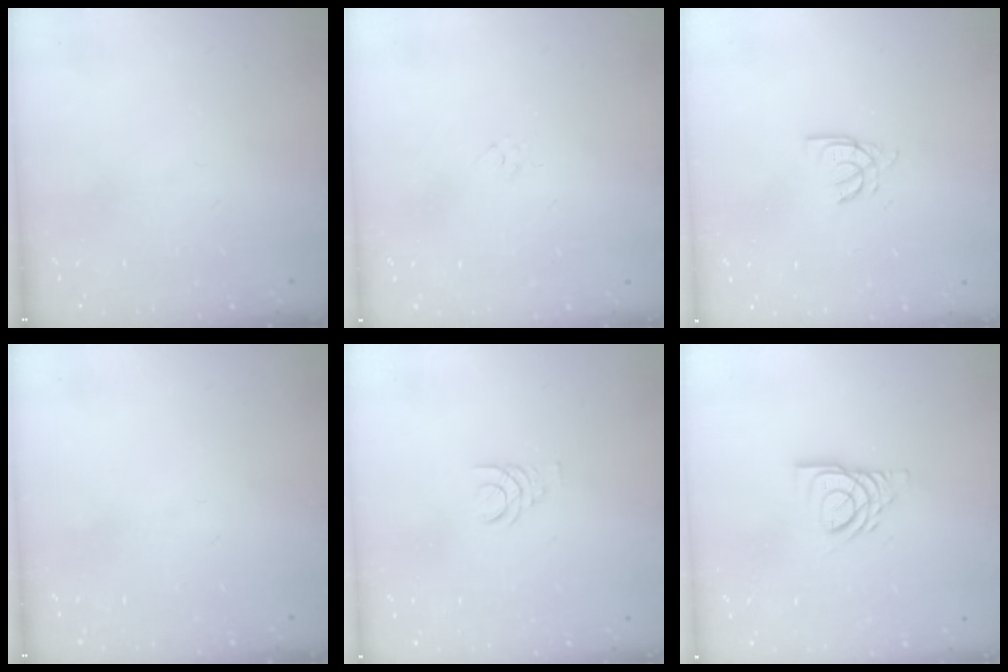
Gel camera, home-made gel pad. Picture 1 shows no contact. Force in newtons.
{"total": 2.9, "press": 2.9, "slide": 0.6}
{"total": 5.0, "press": 5.0, "slide": 0.4}
{"total": 0.0}
{"total": 1.4, "press": 1.4, "slide": 0.2}
{"total": 9.8, "press": 9.7, "slide": 1.2}